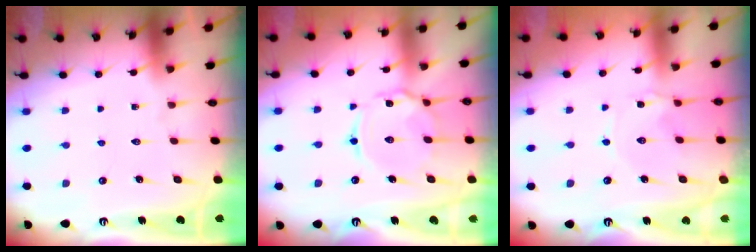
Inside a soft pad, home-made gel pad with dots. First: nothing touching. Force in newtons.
{"total": 7.8, "press": 7.8, "slide": 0.5}
{"total": 1.1, "press": 1.1, "slide": 0.2}